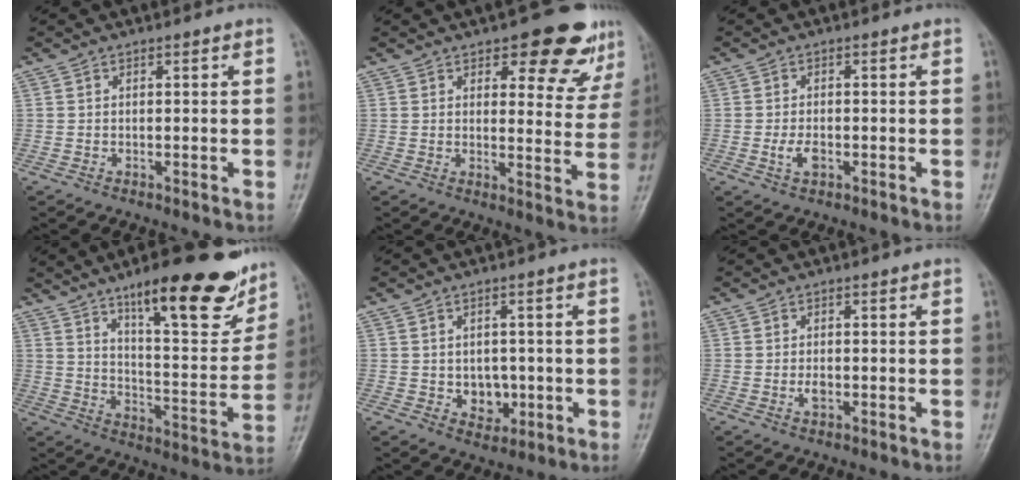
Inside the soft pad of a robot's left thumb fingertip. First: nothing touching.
{"total": 12.7, "force": [8.2, 5.2, 8.2], "torque": [-0.050, -0.044, 0.095]}
{"total": 2.7, "force": [-0.8, 1.5, 2.1], "torque": [-0.041, 0.000, -0.015]}
{"total": 22.5, "force": [14.4, 6.3, 16.1], "torque": [-0.187, -0.069, 0.218]}
{"total": 4.8, "force": [-0.5, 3.8, 2.8], "torque": [-0.013, 0.001, 0.002]}
{"total": 1.6, "force": [-0.3, 1.0, 1.2], "torque": [-0.020, -0.001, -0.006]}